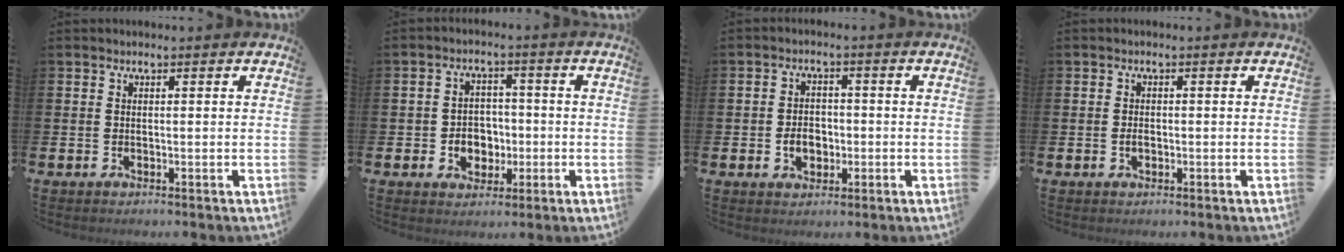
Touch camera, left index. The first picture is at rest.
{"total": 3.9, "force": [-0.7, 3.6, 1.3], "torque": [-0.026, 0.002, -0.021]}
{"total": 3.6, "force": [-0.9, 2.7, 2.2], "torque": [-0.024, -0.003, -0.025]}
{"total": 1.2, "force": [-0.3, 0.7, 0.8], "torque": [-0.012, 0.003, -0.008]}